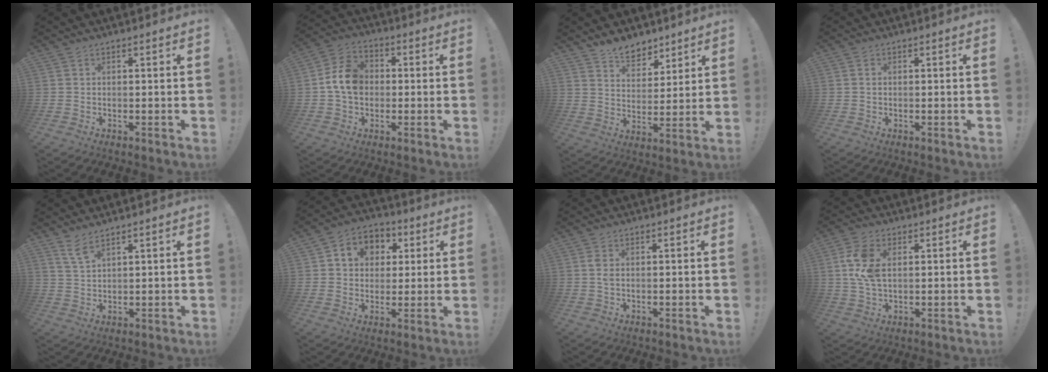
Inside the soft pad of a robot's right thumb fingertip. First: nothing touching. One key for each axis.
{"total": 10.8, "fx": 0.3, "fy": 8.5, "fz": 6.6, "tx": -0.102, "ty": 0.016, "tz": 0.011}
{"total": 8.9, "fx": 7.1, "fy": 4.8, "fz": 2.5, "tx": -0.040, "ty": -0.051, "tz": 0.137}
{"total": 0.7, "fx": 0.2, "fy": 0.5, "fz": 0.4, "tx": -0.006, "ty": 0.002, "tz": 0.003}
{"total": 4.8, "fx": 3.5, "fy": 1.1, "fz": 3.0, "tx": -0.062, "ty": -0.015, "tz": 0.063}
{"total": 9.0, "fx": 2.2, "fy": 8.0, "fz": 3.4, "tx": -0.049, "ty": -0.002, "tz": 0.048}
{"total": 2.0, "fx": 0.3, "fy": 1.0, "fz": 1.7, "tx": -0.042, "ty": 0.007, "tz": 0.007}
{"total": 9.5, "fx": 1.8, "fy": 5.7, "fz": 7.4, "tx": -0.150, "ty": -0.002, "tz": 0.034}